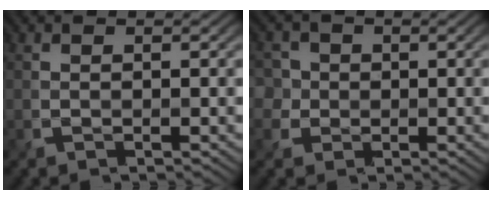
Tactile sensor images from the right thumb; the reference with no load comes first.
{"total": 4.0, "force": [0.8, 3.8, 0.9], "torque": [-0.035, 0.005, 0.004]}